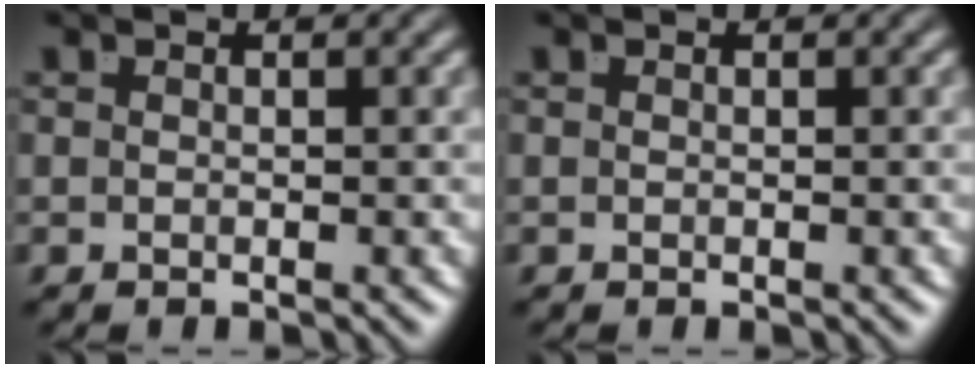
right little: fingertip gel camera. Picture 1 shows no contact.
{"total": 0.0}